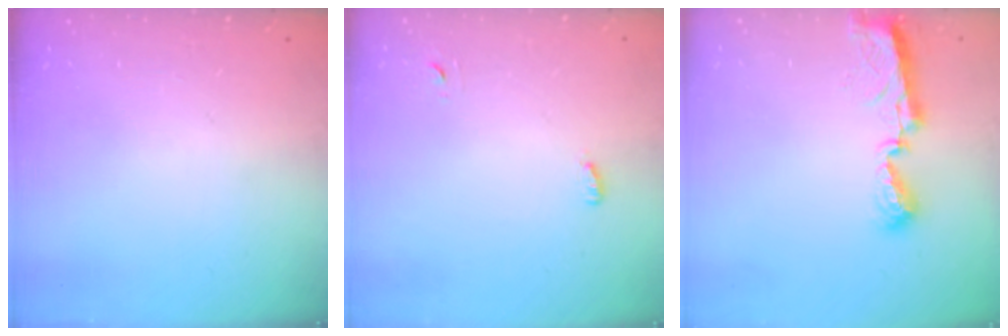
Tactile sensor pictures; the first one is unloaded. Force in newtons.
{"total": 2.8, "press": 2.7, "slide": 0.6}
{"total": 8.6, "press": 8.6, "slide": 0.4}